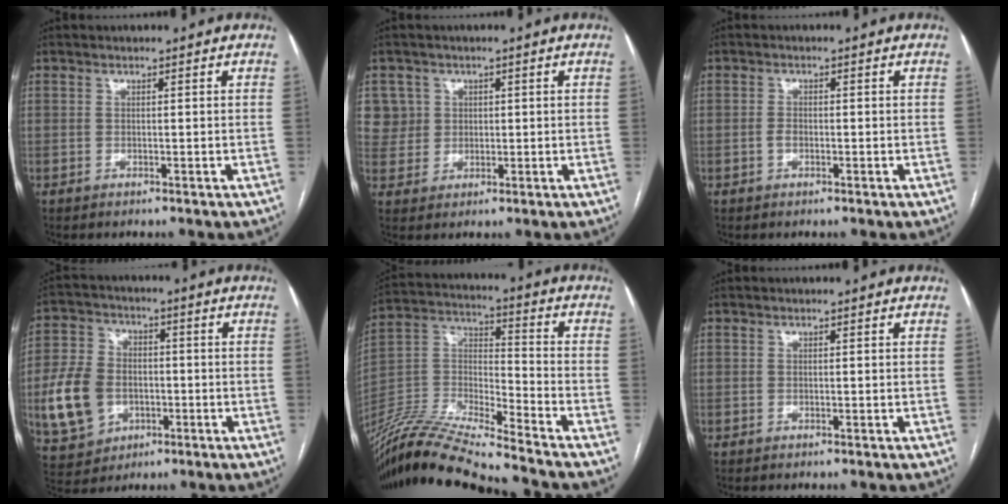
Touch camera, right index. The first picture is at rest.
{"total": 5.6, "force": [1.8, 5.3, -0.2], "torque": [0.016, 0.011, 0.041]}
{"total": 1.4, "force": [-0.4, 0.9, 1.0], "torque": [-0.019, 0.003, -0.007]}
{"total": 11.8, "force": [-2.5, 9.1, 7.1], "torque": [-0.176, 0.016, -0.037]}
{"total": 20.3, "force": [-18.5, 0.1, 8.2], "torque": [-0.180, -0.003, -0.344]}
{"total": 0.0}